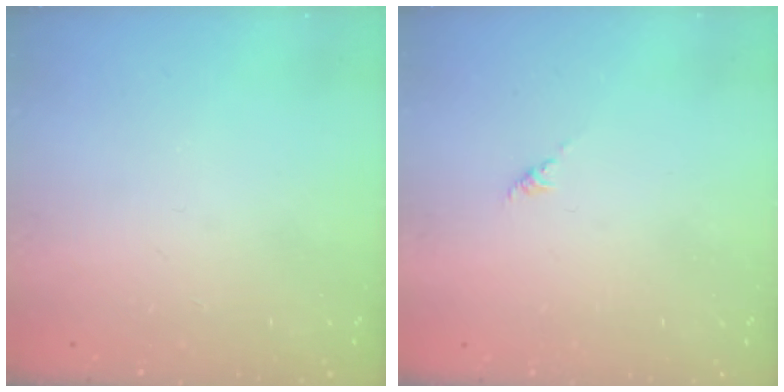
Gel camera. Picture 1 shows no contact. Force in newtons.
{"total": 0.6, "press": 0.4, "slide": 0.4}